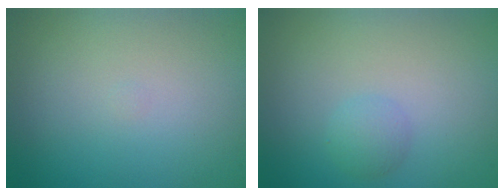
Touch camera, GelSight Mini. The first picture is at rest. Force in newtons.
{"total": 1.3, "press": 1.3, "slide": 0.0}